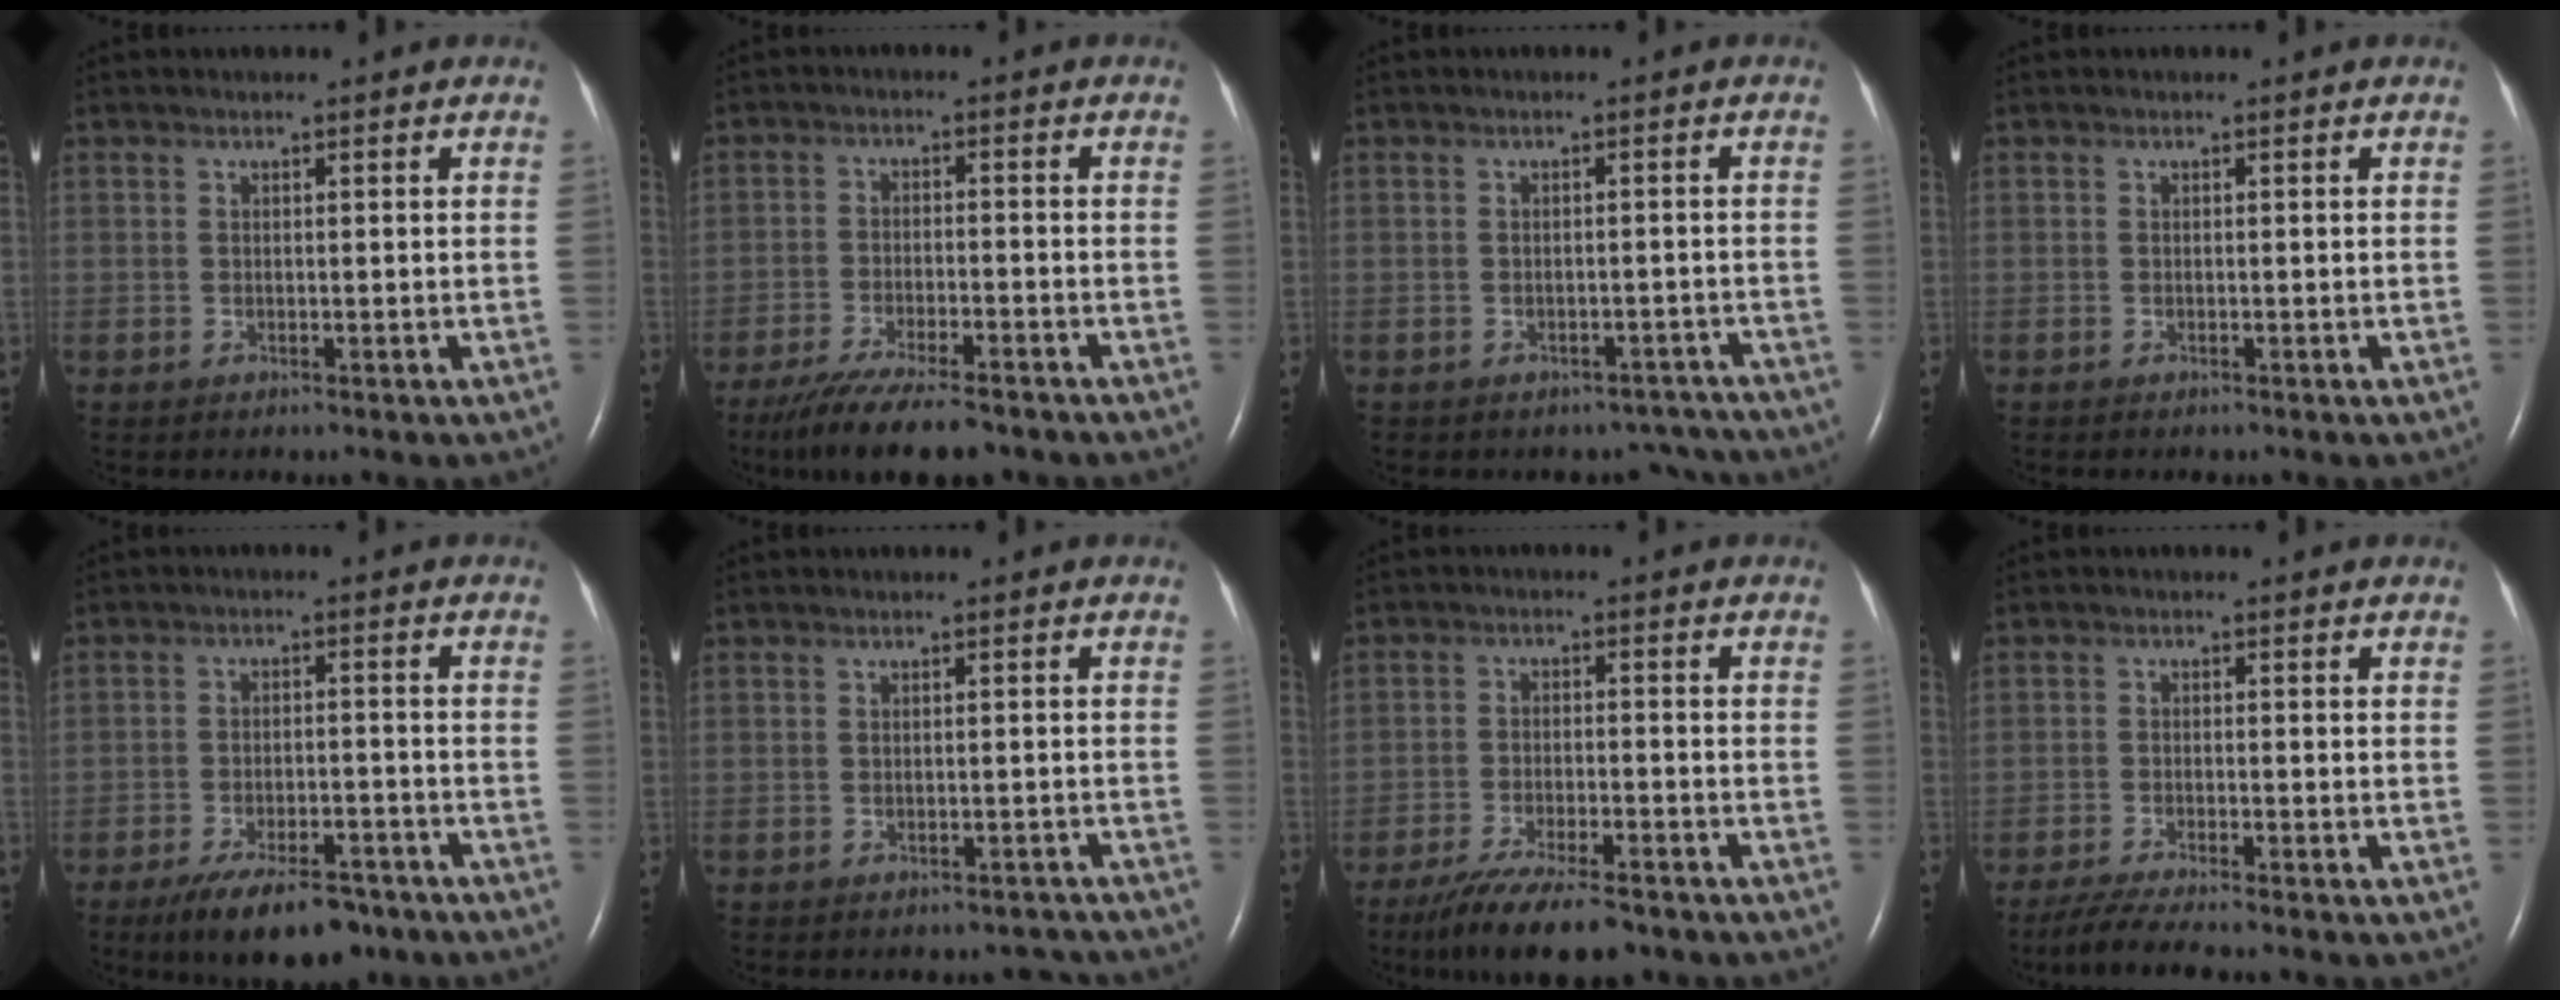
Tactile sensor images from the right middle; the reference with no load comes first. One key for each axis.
{"total": 11.8, "fx": -9.5, "fy": 1.9, "fz": 6.7, "tx": -0.116, "ty": -0.028, "tz": -0.152}
{"total": 5.6, "fx": -4.9, "fy": 2.7, "fz": -0.4, "tx": 0.020, "ty": 0.023, "tz": -0.048}
{"total": 0.0}
{"total": 10.5, "fx": -7.8, "fy": 3.7, "fz": 6.0, "tx": -0.097, "ty": -0.008, "tz": -0.125}
{"total": 4.4, "fx": -4.1, "fy": 1.5, "fz": 0.4, "tx": 0.001, "ty": 0.005, "tz": -0.041}
{"total": 11.5, "fx": -9.1, "fy": 2.1, "fz": 6.8, "tx": -0.116, "ty": -0.026, "tz": -0.146}
{"total": 6.3, "fx": -5.4, "fy": -0.1, "fz": 3.3, "tx": -0.059, "ty": -0.021, "tz": -0.092}